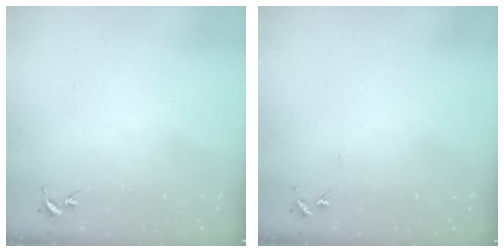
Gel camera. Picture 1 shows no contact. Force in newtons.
{"total": 4.0, "press": 4.0, "slide": 0.5}